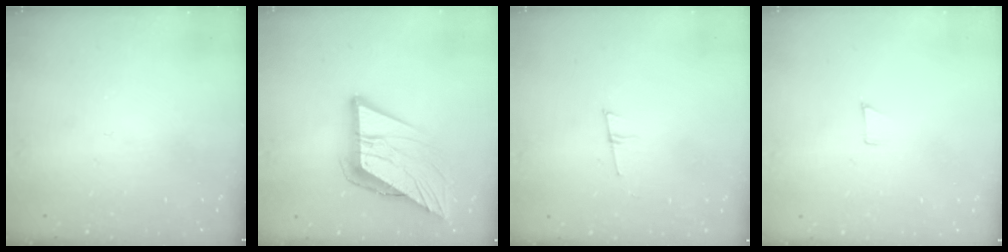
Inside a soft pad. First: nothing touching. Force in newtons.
{"total": 13.7, "press": 13.6, "slide": 1.6}
{"total": 5.3, "press": 4.5, "slide": 2.9}
{"total": 3.8, "press": 3.8, "slide": 0.3}